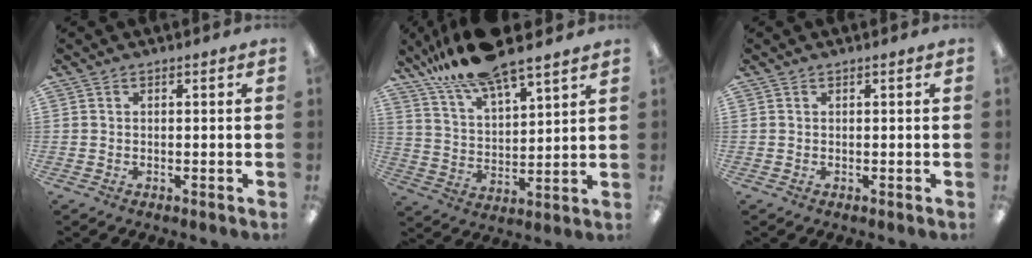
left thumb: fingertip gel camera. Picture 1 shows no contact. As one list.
[{"total": 14.4, "force": [12.4, 3.0, 6.7], "torque": [-0.141, -0.072, 0.220]}, {"total": 0.0}]